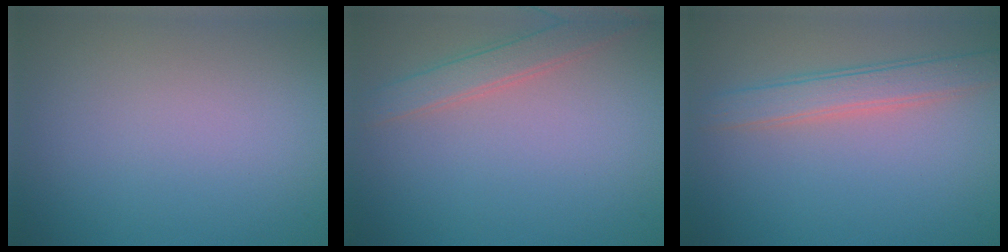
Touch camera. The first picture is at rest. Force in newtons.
{"total": 2.7, "press": 2.7, "slide": 0.1}
{"total": 3.4, "press": 3.4, "slide": 0.2}